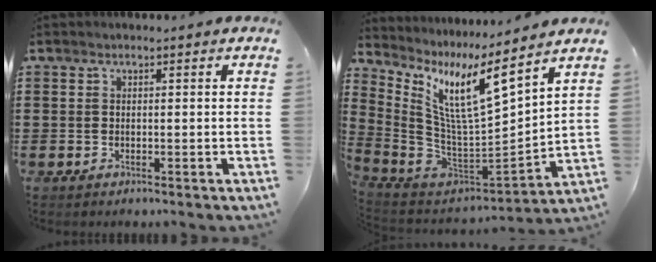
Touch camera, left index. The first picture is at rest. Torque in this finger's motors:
{"motor_torque": [1.07, -1.07, 1.01, 0.21]}